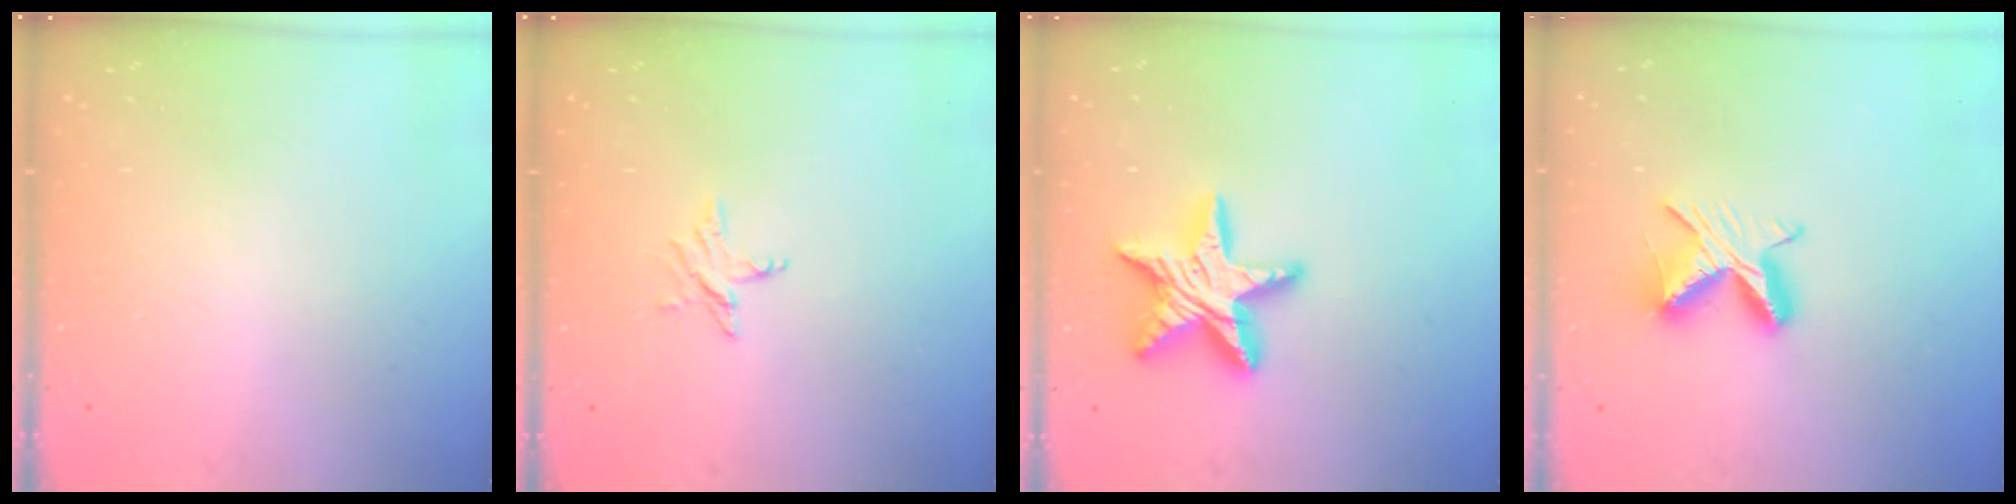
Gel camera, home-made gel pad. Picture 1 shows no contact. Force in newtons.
{"total": 3.4, "press": 3.4, "slide": 0.3}
{"total": 15.5, "press": 15.4, "slide": 1.4}
{"total": 8.5, "press": 8.5, "slide": 0.4}